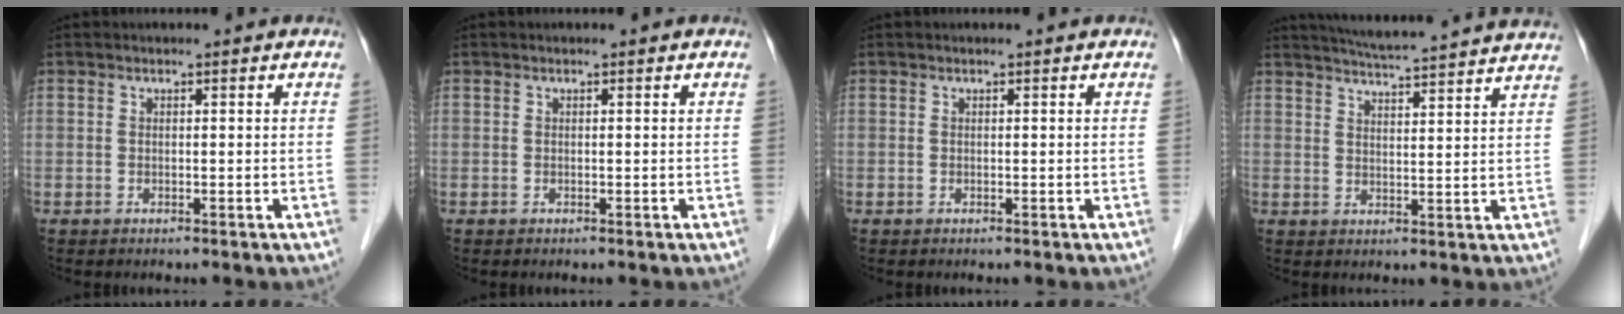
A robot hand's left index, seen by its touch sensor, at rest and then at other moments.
{"total": 0.0}
{"total": 0.0}
{"total": 17.1, "force": [15.9, 0.3, 6.2], "torque": [-0.099, 0.004, 0.208]}